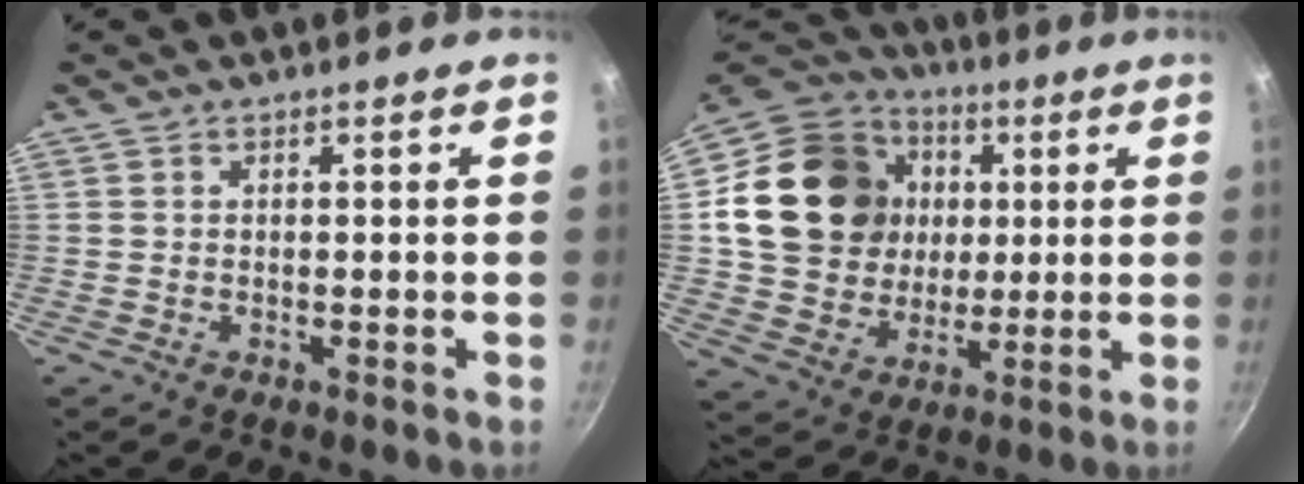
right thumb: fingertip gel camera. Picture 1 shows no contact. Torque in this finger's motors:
{"motor_torque": [1.21, 3.77, 0.98, -0.49, 0.15]}